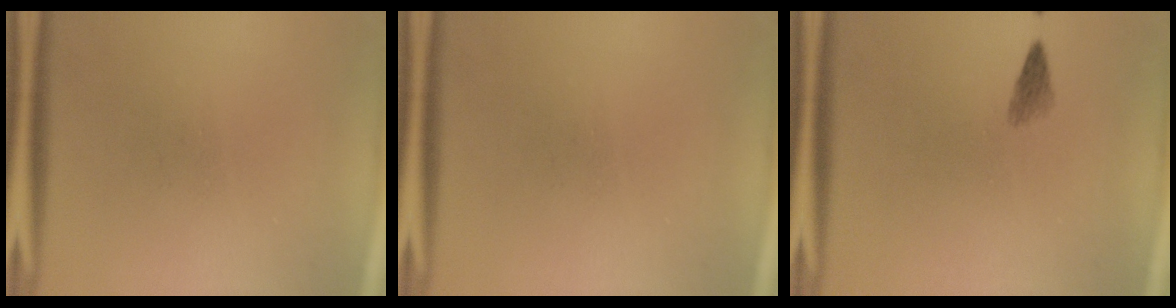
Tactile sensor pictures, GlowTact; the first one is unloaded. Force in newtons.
{"total": 0.0}
{"total": 1.5}